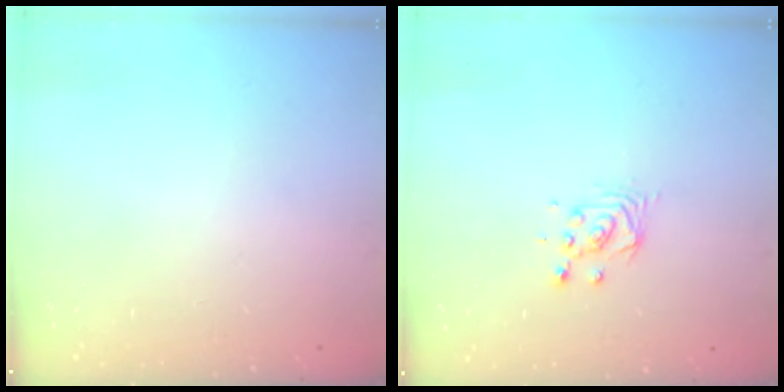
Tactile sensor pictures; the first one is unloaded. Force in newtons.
{"total": 3.7, "press": 3.7, "slide": 0.3}